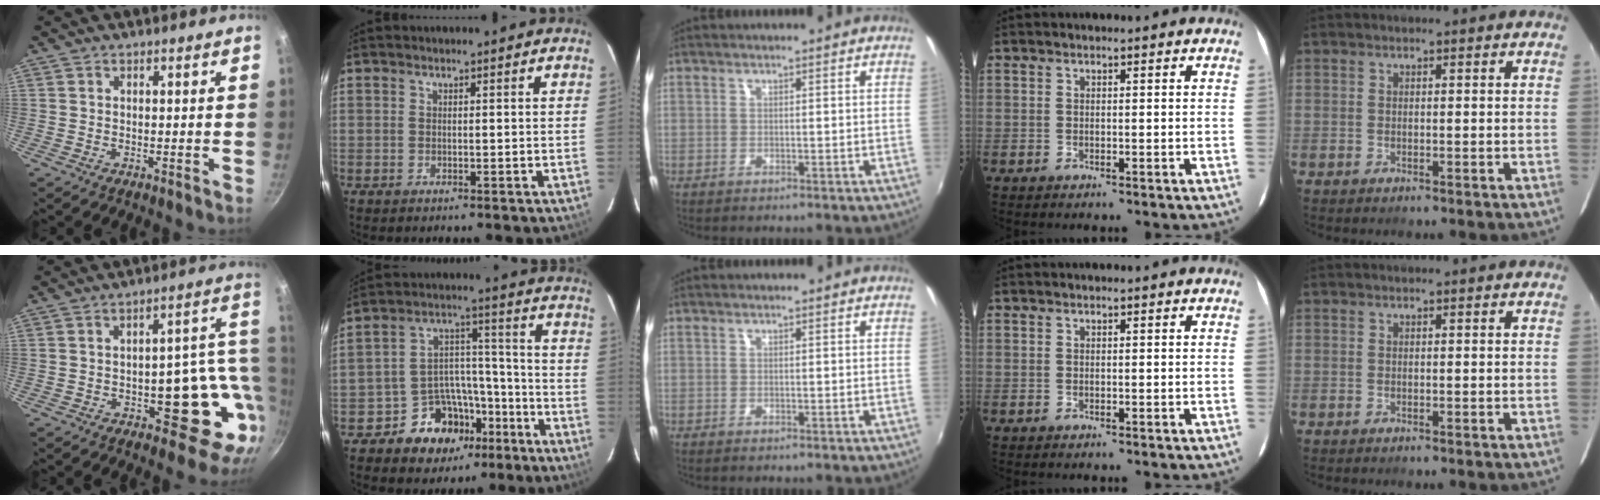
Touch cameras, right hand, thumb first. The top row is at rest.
{"thumb": {"total": 15.5, "force": [-2.8, 8.4, 12.7], "torque": [-0.093, 0.025, -0.027]}, "index": {"total": 12.3, "force": [-7.7, 8.7, 4.0], "torque": [-0.076, 0.045, -0.112]}}